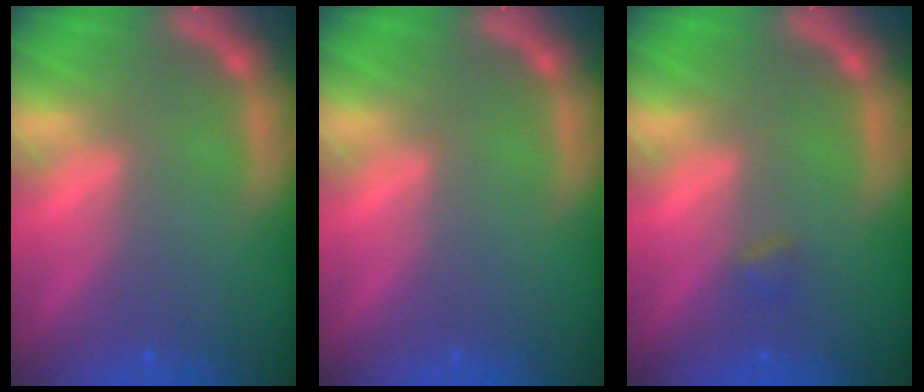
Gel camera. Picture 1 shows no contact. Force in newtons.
{"total": 0.0}
{"total": 0.9}